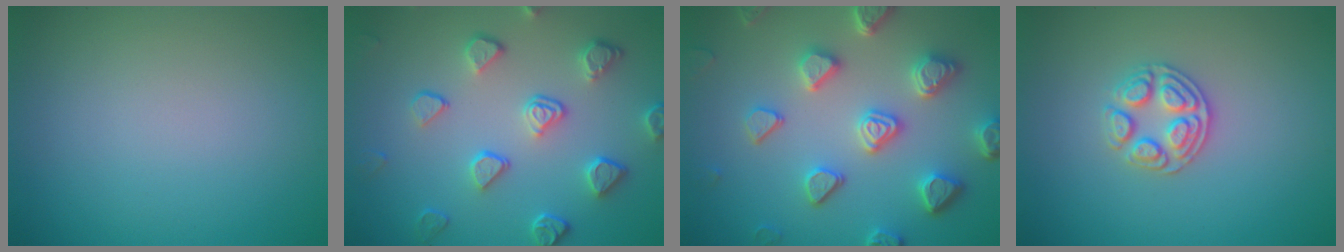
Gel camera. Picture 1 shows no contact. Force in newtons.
{"total": 4.0, "press": 3.6, "slide": 1.8}
{"total": 5.8, "press": 5.0, "slide": 3.0}
{"total": 2.9, "press": 2.7, "slide": 1.0}